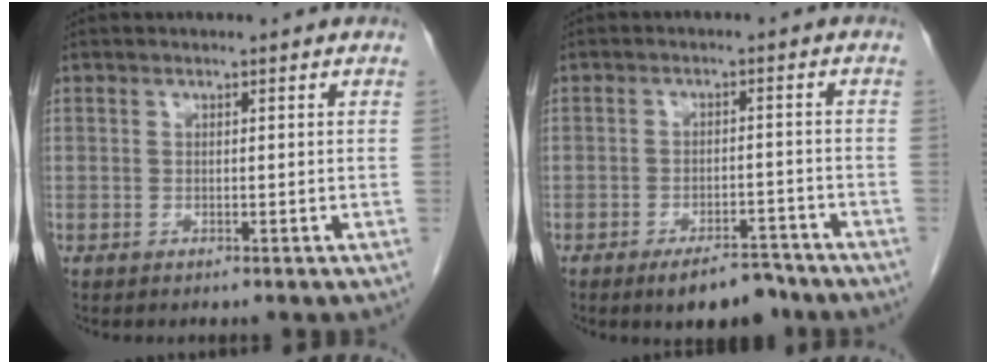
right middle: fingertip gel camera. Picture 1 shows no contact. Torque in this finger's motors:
{"motor_torque": [1.18, -0.96, 0.46, 0.07]}